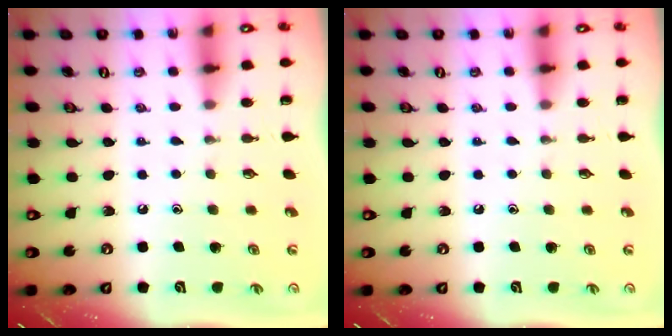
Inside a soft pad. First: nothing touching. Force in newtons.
{"total": 0.0}